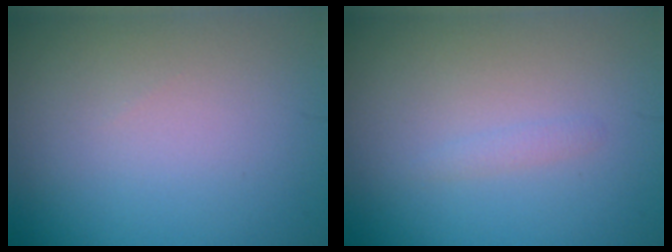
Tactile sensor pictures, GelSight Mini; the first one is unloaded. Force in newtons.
{"total": 0.6, "press": 0.6, "slide": 0.1}